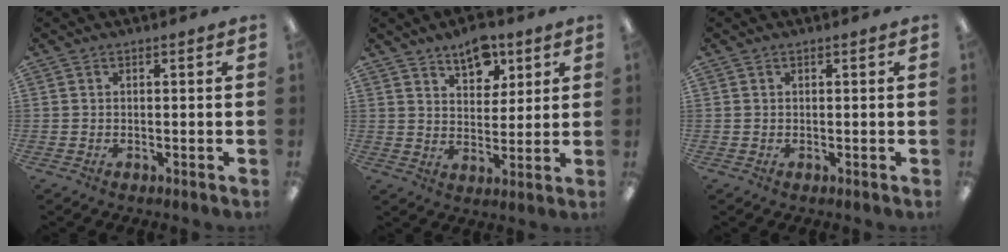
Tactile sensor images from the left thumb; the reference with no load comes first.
{"total": 8.6, "force": [6.2, 4.6, 3.8], "torque": [-0.043, -0.032, 0.108]}
{"total": 0.0}